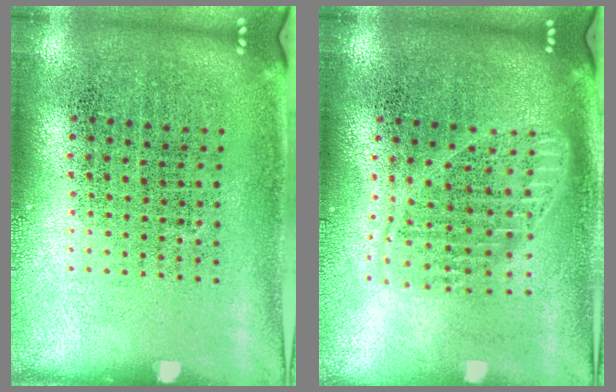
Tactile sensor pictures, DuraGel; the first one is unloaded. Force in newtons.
{"total": 1.8, "press": 1.5, "slide": 0.9}